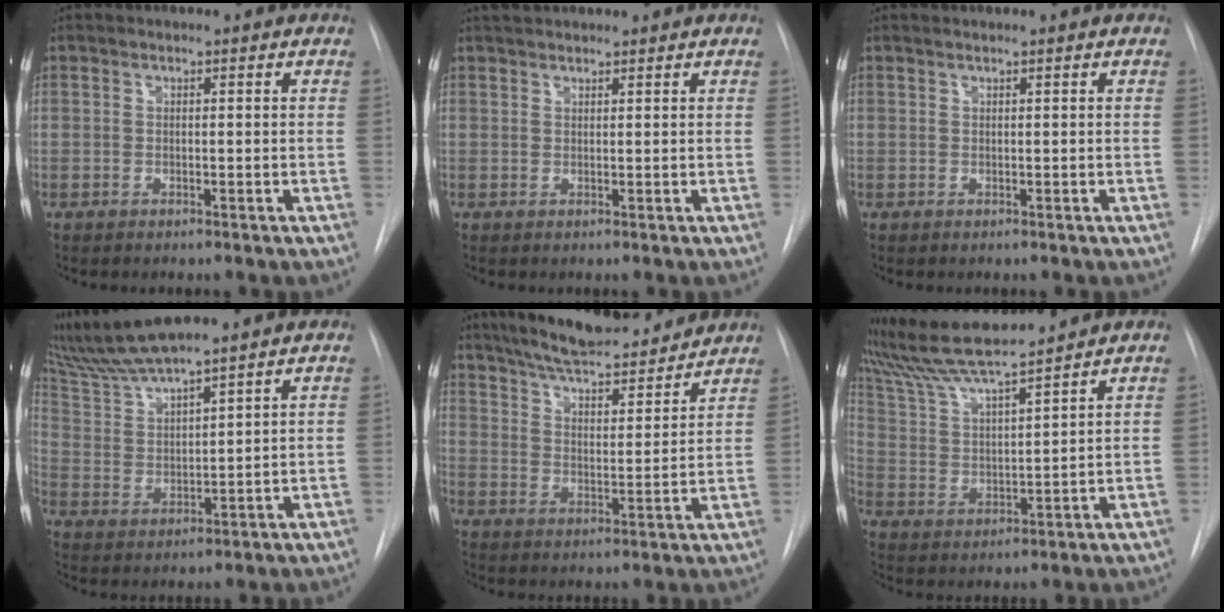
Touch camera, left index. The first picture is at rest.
{"total": 4.0, "force": [3.7, 0.7, 1.4], "torque": [-0.019, 0.036, 0.062]}
{"total": 0.6, "force": [0.5, -0.1, 0.2], "torque": [-0.008, 0.008, 0.015]}
{"total": 8.9, "force": [8.3, -0.8, 3.1], "torque": [-0.075, 0.012, 0.168]}
{"total": 17.5, "force": [15.6, 3.4, 7.2], "torque": [-0.116, 0.008, 0.234]}
{"total": 13.1, "force": [11.9, -0.4, 5.5], "torque": [-0.114, 0.013, 0.220]}